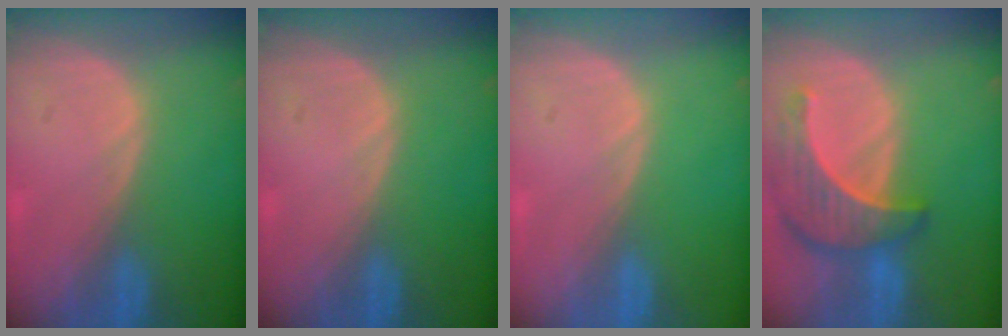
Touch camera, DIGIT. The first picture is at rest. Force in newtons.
{"total": 0.0}
{"total": 0.0}
{"total": 8.4, "press": 7.8, "slide": 3.0}